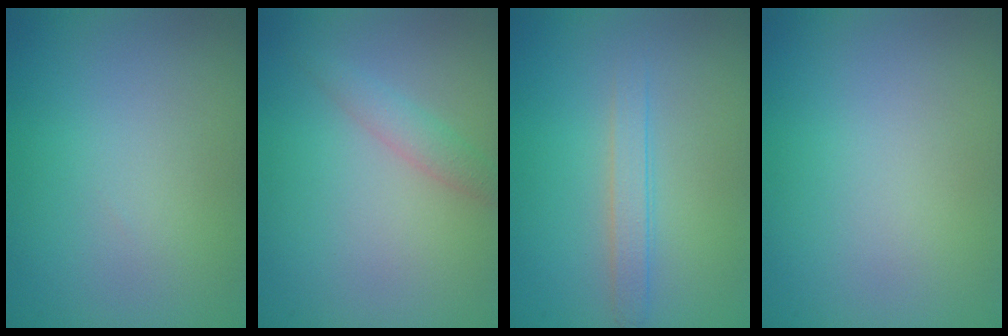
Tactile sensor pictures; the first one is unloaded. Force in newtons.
{"total": 1.7, "press": 1.7, "slide": 0.1}
{"total": 1.8, "press": 1.8, "slide": 0.1}
{"total": 0.0}